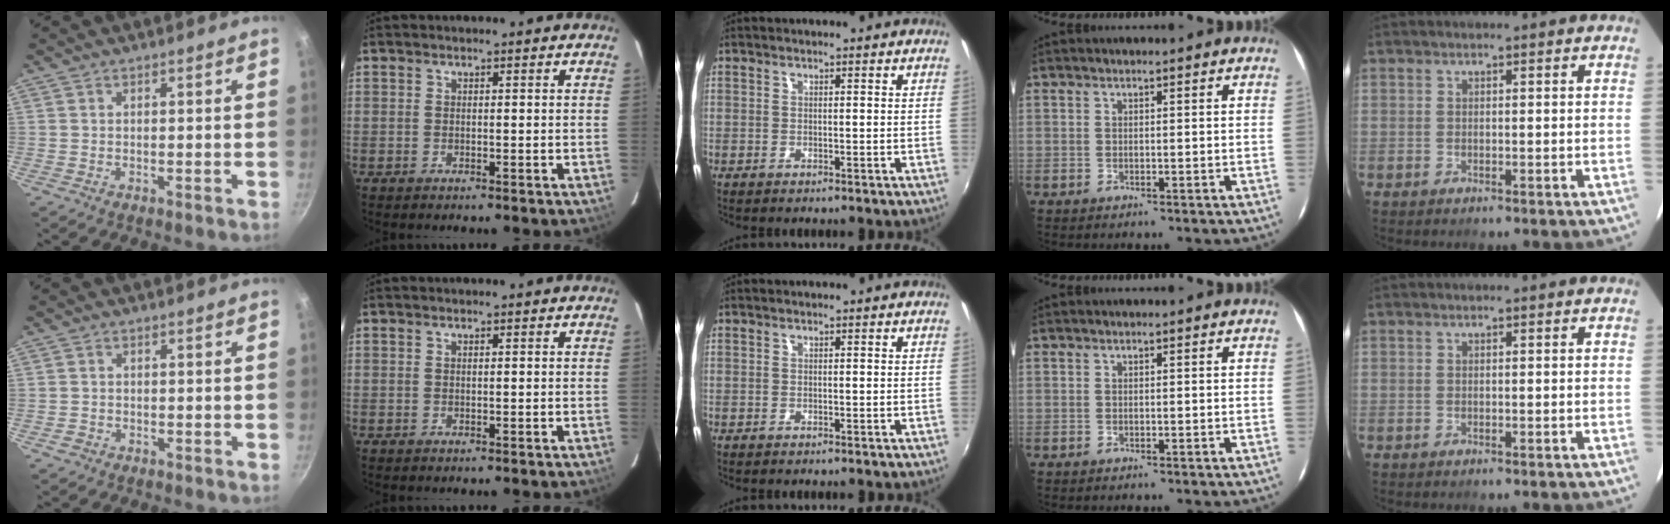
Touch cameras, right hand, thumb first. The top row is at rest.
{"thumb": {"total": 1.4, "force": [-0.8, 1.1, 0.4], "torque": [-0.008, 0.005, -0.012]}}